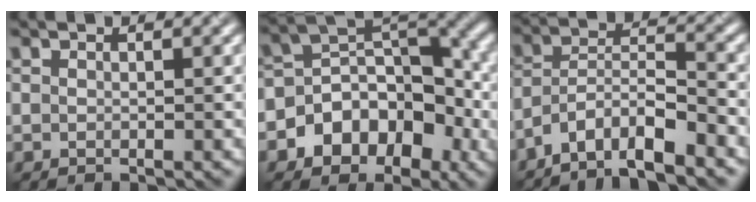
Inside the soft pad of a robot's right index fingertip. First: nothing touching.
{"total": 8.2, "force": [-2.9, 5.9, 4.9], "torque": [-0.062, 0.016, -0.056]}
{"total": 7.6, "force": [-6.0, 1.8, 4.3], "torque": [-0.068, 0.010, -0.112]}